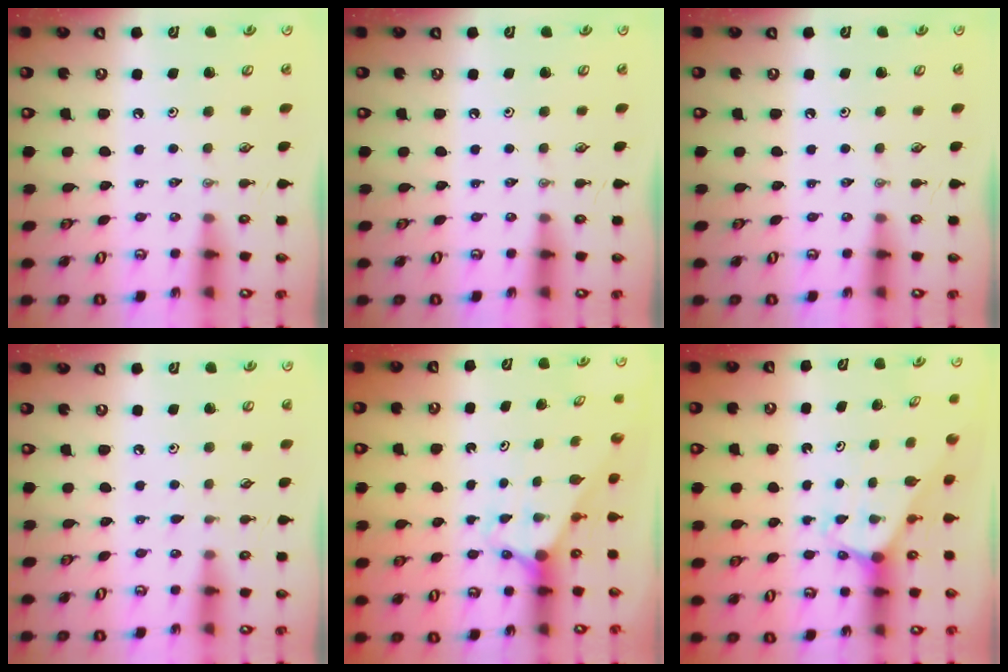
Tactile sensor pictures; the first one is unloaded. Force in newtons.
{"total": 0.0}
{"total": 0.0}
{"total": 2.9, "press": 2.9, "slide": 0.4}
{"total": 2.8, "press": 2.8, "slide": 0.0}
{"total": 2.0, "press": 2.0, "slide": 0.1}